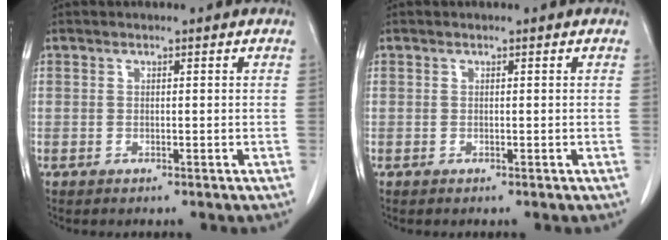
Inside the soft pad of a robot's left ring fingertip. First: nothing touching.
{"total": 0.0}